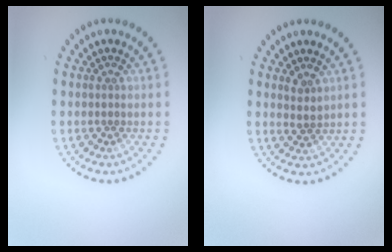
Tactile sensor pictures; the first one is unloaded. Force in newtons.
{"total": 1.2, "press": 0.9, "slide": 0.8}